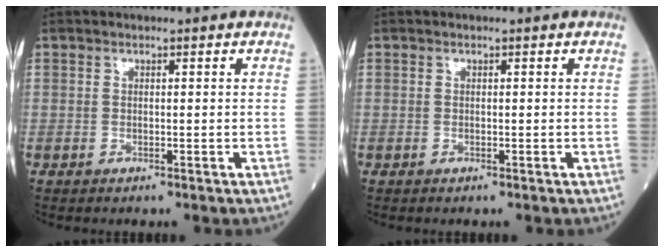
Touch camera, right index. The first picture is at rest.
{"total": 0.0}